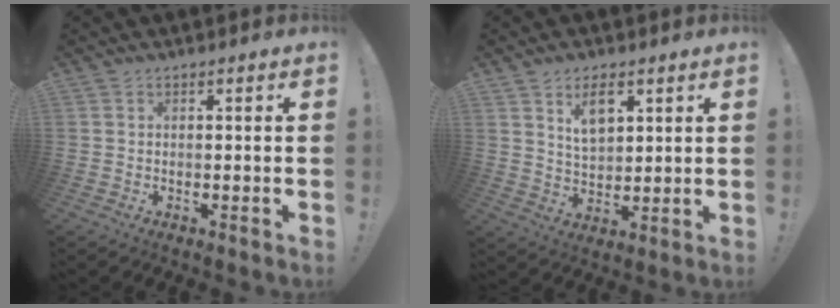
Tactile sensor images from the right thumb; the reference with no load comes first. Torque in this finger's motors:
{"motor_torque": [0.42, 1.25, 0.04, 0.22, 0.08]}